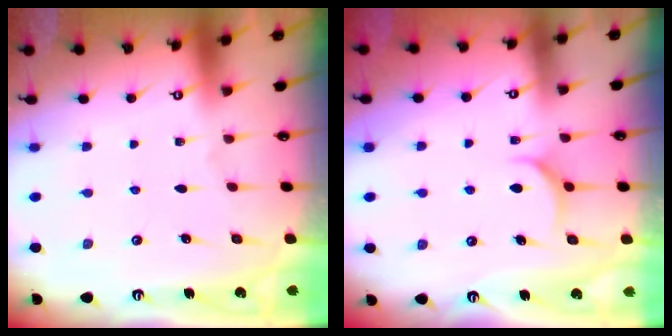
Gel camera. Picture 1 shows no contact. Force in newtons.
{"total": 5.6, "press": 5.6, "slide": 0.6}